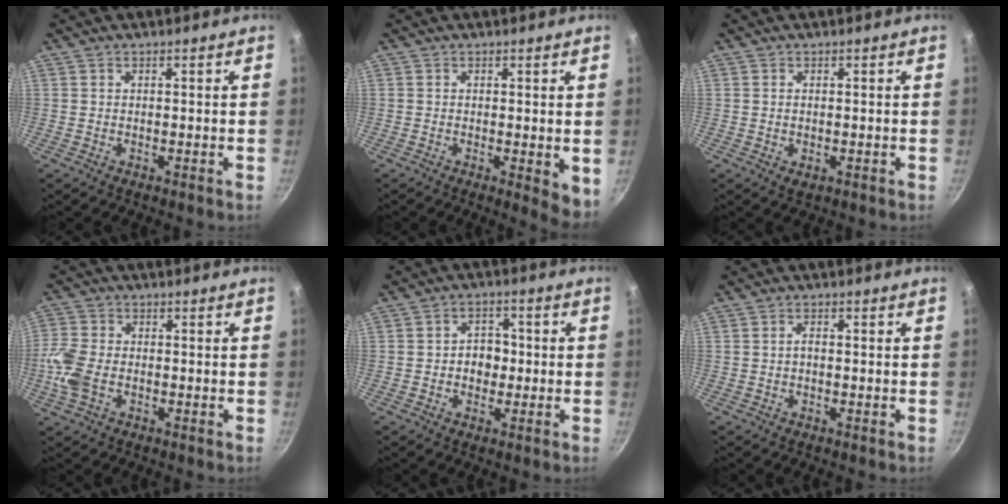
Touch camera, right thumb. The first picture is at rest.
{"total": 4.5, "force": [-0.2, 1.6, 4.2], "torque": [-0.047, -0.012, -0.002]}
{"total": 1.4, "force": [-0.1, 0.8, 1.2], "torque": [-0.018, -0.005, -0.002]}
{"total": 7.5, "force": [-2.1, 4.9, 5.3], "torque": [-0.122, 0.012, -0.054]}
{"total": 5.2, "force": [-0.6, 4.2, 3.0], "torque": [-0.010, 0.011, -0.013]}
{"total": 1.5, "force": [-0.2, 0.9, 1.2], "torque": [-0.020, 0.010, -0.005]}